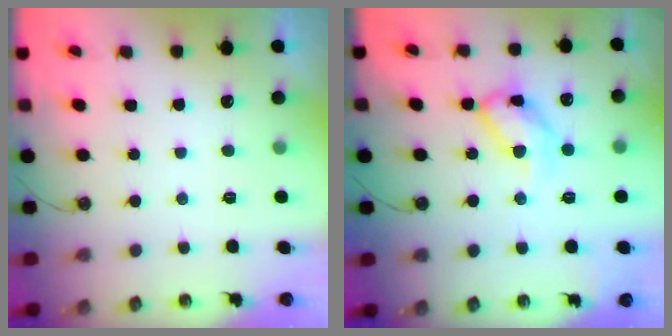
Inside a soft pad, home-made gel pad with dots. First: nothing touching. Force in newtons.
{"total": 12.3, "press": 12.2, "slide": 1.1}